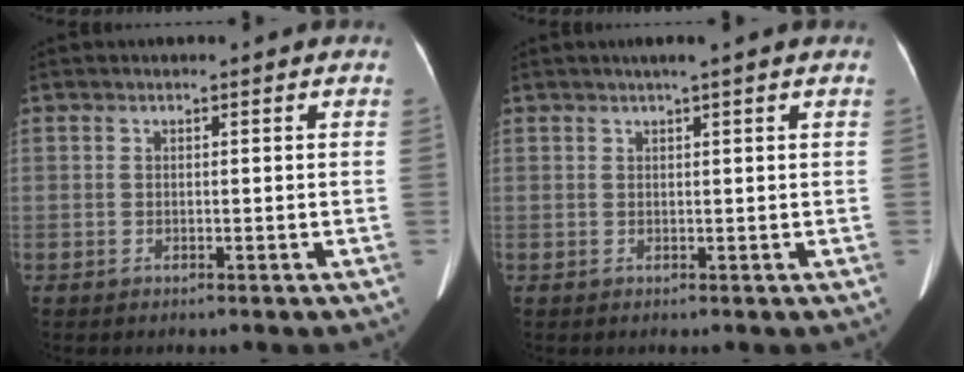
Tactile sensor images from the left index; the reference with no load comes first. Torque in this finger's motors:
{"motor_torque": [0.37, -0.34, 0.01, 0.07]}